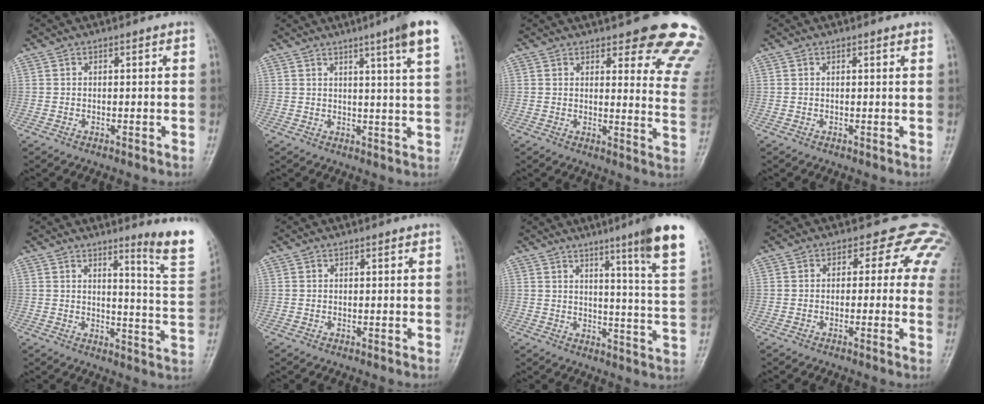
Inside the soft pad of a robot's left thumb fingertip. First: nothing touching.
{"total": 8.9, "force": [5.3, -0.3, 7.2], "torque": [-0.096, -0.022, 0.064]}
{"total": 16.9, "force": [13.7, 4.5, 8.8], "torque": [-0.056, -0.091, 0.137]}
{"total": 1.0, "force": [0.9, 0.0, 0.4], "torque": [-0.009, -0.004, 0.009]}
{"total": 10.8, "force": [7.7, -0.2, 7.6], "torque": [-0.087, -0.077, 0.091]}
{"total": 0.0}
{"total": 14.6, "force": [8.6, 0.1, 11.8], "torque": [-0.149, -0.053, 0.108]}
{"total": 9.2, "force": [3.3, 6.6, 5.5], "torque": [-0.015, 0.003, 0.012]}